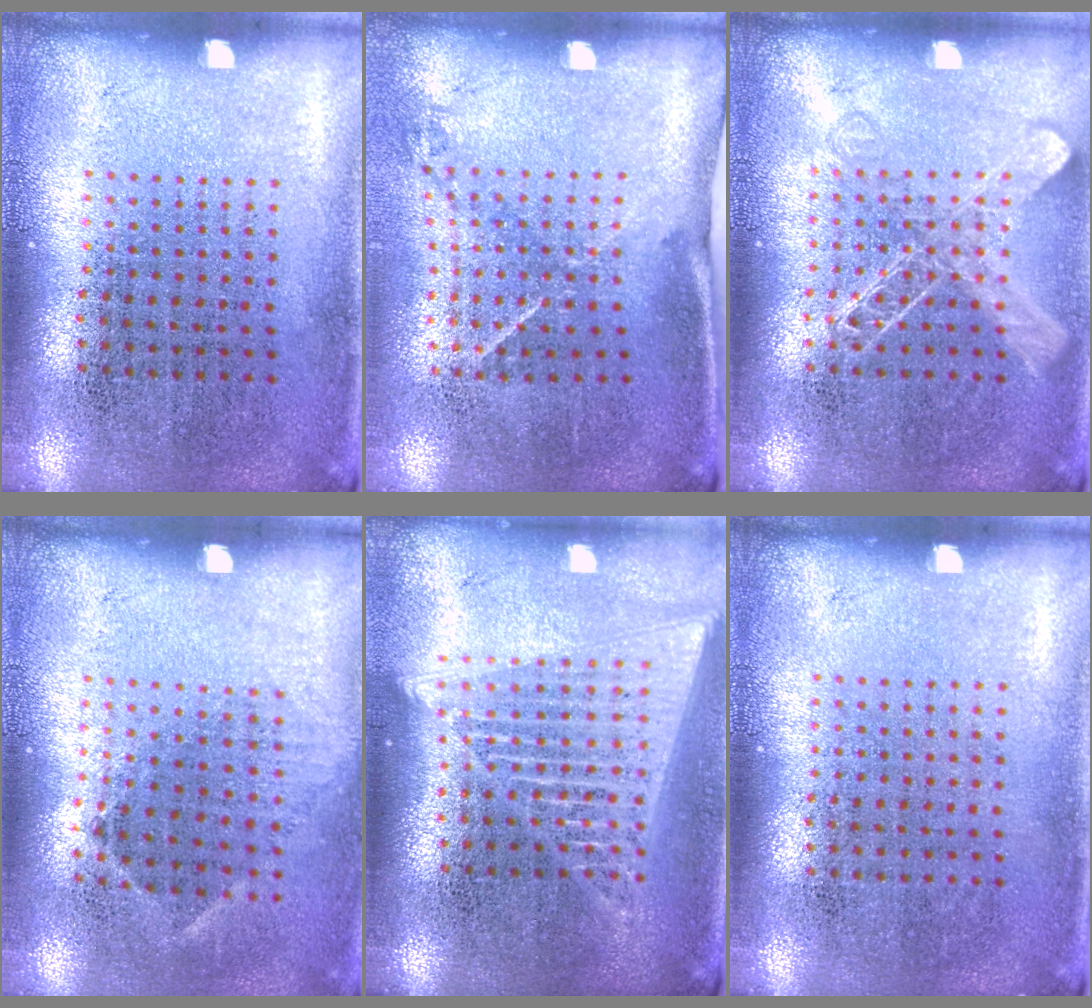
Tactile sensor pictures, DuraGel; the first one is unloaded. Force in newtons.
{"total": 1.5, "press": 0.9, "slide": 1.1}
{"total": 2.0, "press": 1.9, "slide": 0.3}
{"total": 0.9, "press": 0.6, "slide": 0.6}
{"total": 1.9, "press": 1.6, "slide": 1.0}
{"total": 0.0}